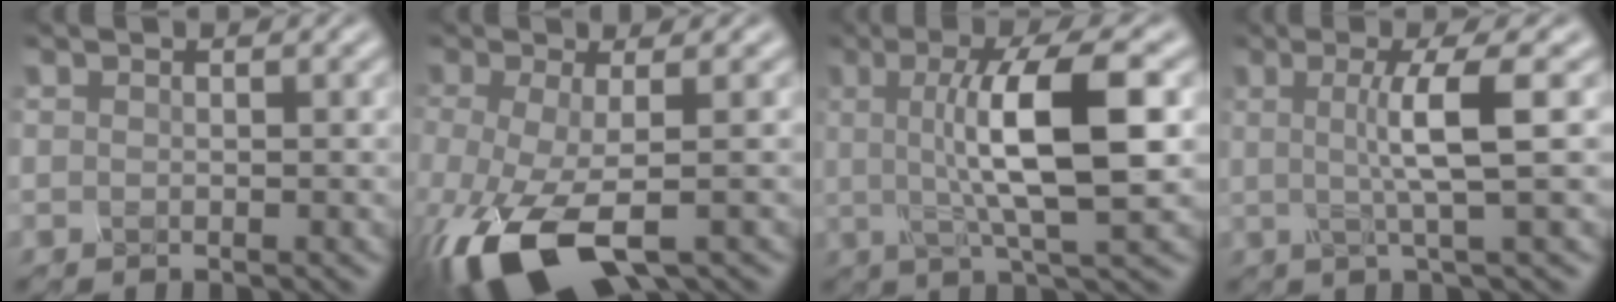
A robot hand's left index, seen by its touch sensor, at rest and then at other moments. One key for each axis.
{"total": 9.2, "fx": -5.1, "fy": 3.1, "fz": 7.0, "tx": -0.185, "ty": -0.029, "tz": -0.066}
{"total": 8.0, "fx": 0.9, "fy": 1.4, "fz": 7.8, "tx": -0.125, "ty": 0.006, "tz": 0.035}
{"total": 3.6, "fx": 0.4, "fy": -0.2, "fz": 3.6, "tx": -0.074, "ty": 0.007, "tz": 0.025}